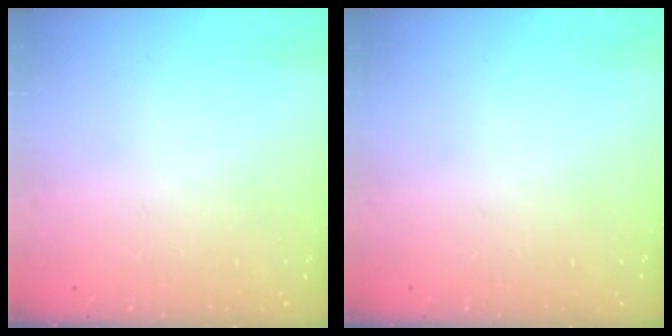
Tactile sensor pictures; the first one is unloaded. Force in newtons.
{"total": 0.0}